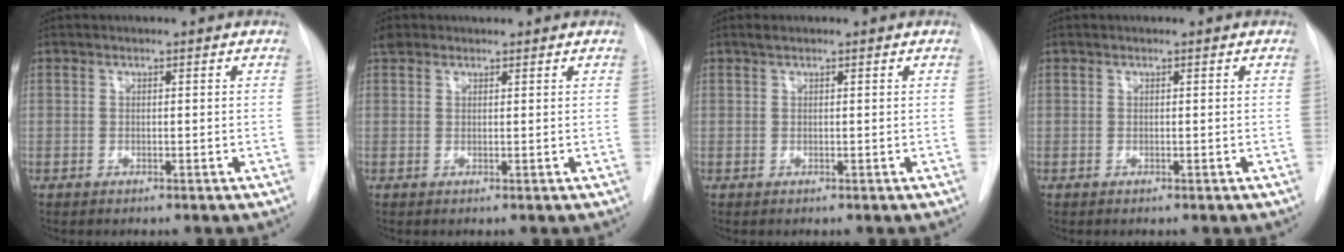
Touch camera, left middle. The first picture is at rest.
{"total": 2.2, "force": [1.8, 1.1, 0.5], "torque": [-0.013, 0.019, 0.030]}
{"total": 0.6, "force": [0.5, 0.1, 0.3], "torque": [-0.012, 0.005, 0.011]}
{"total": 0.0}